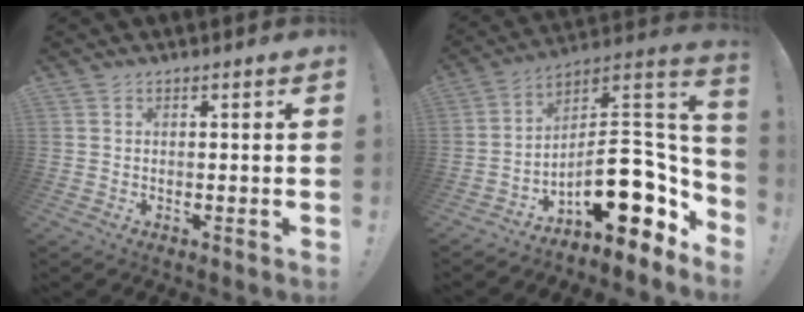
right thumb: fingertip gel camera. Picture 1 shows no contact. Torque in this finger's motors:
{"motor_torque": [2.62, 1.36, 1.13, -1.64, 0.24]}